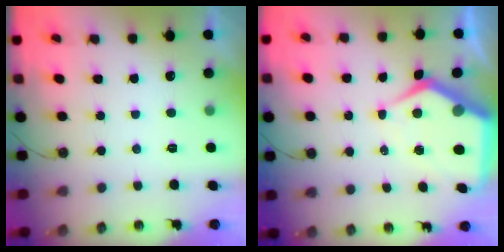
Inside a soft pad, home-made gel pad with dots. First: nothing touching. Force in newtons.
{"total": 12.0, "press": 12.0, "slide": 1.1}